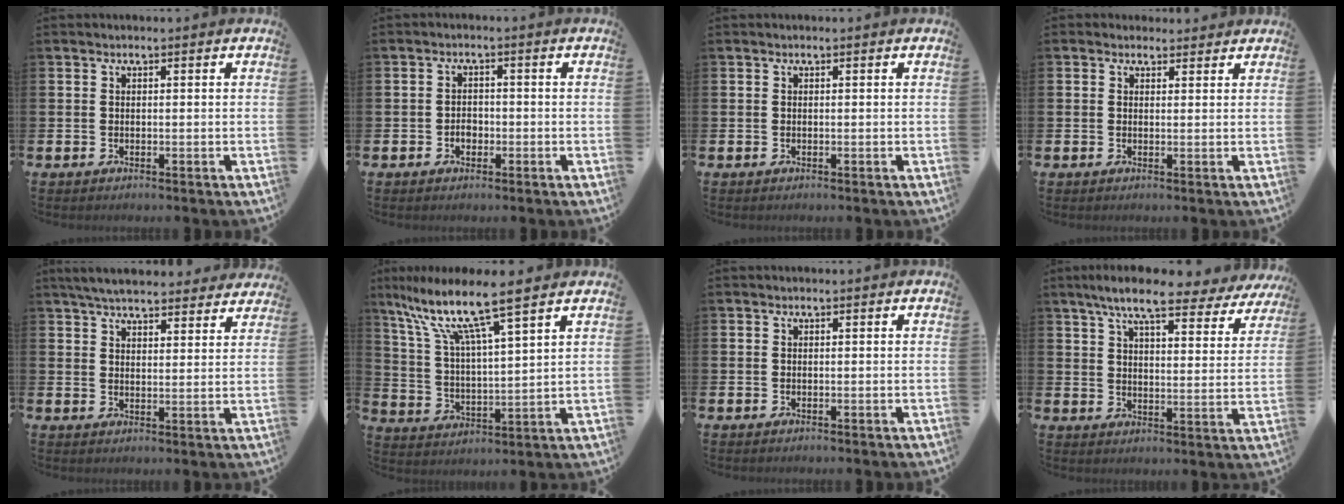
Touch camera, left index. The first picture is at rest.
{"total": 1.9, "force": [-0.7, 1.5, 1.0], "torque": [-0.012, 0.001, -0.017]}
{"total": 0.0}
{"total": 1.5, "force": [1.3, 0.7, 0.0], "torque": [0.018, -0.005, 0.020]}
{"total": 5.9, "force": [5.6, 1.2, 1.4], "torque": [-0.042, -0.025, 0.102]}
{"total": 10.3, "force": [8.3, 0.7, 6.0], "torque": [-0.151, -0.041, 0.139]}
{"total": 0.0}
{"total": 8.9, "force": [7.6, 1.4, 4.3], "torque": [-0.095, -0.033, 0.131]}